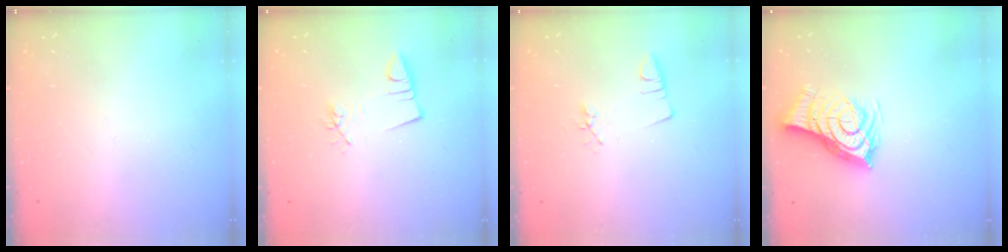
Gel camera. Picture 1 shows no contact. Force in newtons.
{"total": 3.3, "press": 1.9, "slide": 2.8}
{"total": 2.3, "press": 1.7, "slide": 1.5}
{"total": 10.5, "press": 9.8, "slide": 3.8}